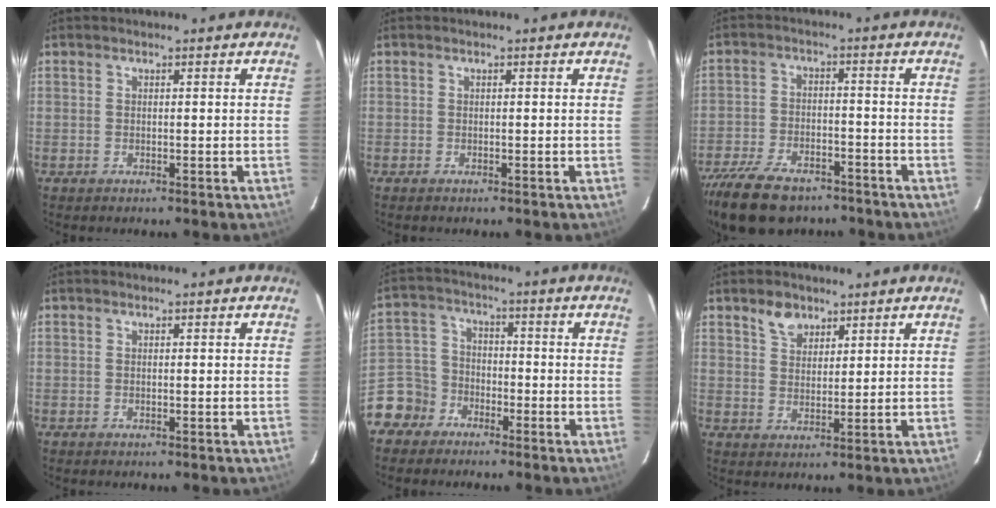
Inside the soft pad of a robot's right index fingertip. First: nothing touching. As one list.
[{"total": 0.0}, {"total": 17.1, "force": [-12.9, 7.9, 8.0], "torque": [-0.190, -0.015, -0.209]}, {"total": 0.0}, {"total": 8.0, "force": [-5.2, 6.1, 0.6], "torque": [-0.029, 0.032, -0.107]}, {"total": 4.4, "force": [3.0, 2.7, 1.7], "torque": [-0.022, 0.008, 0.056]}]